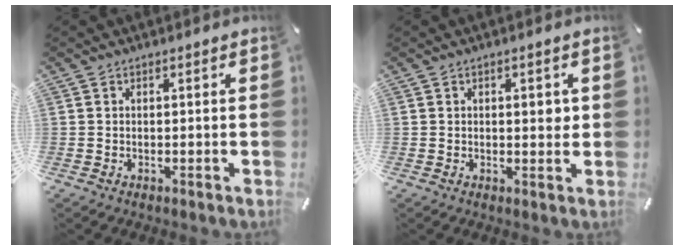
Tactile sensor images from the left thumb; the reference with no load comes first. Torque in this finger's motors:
{"motor_torque": [0.65, 0.70, 0.30, -0.36, 0.10]}